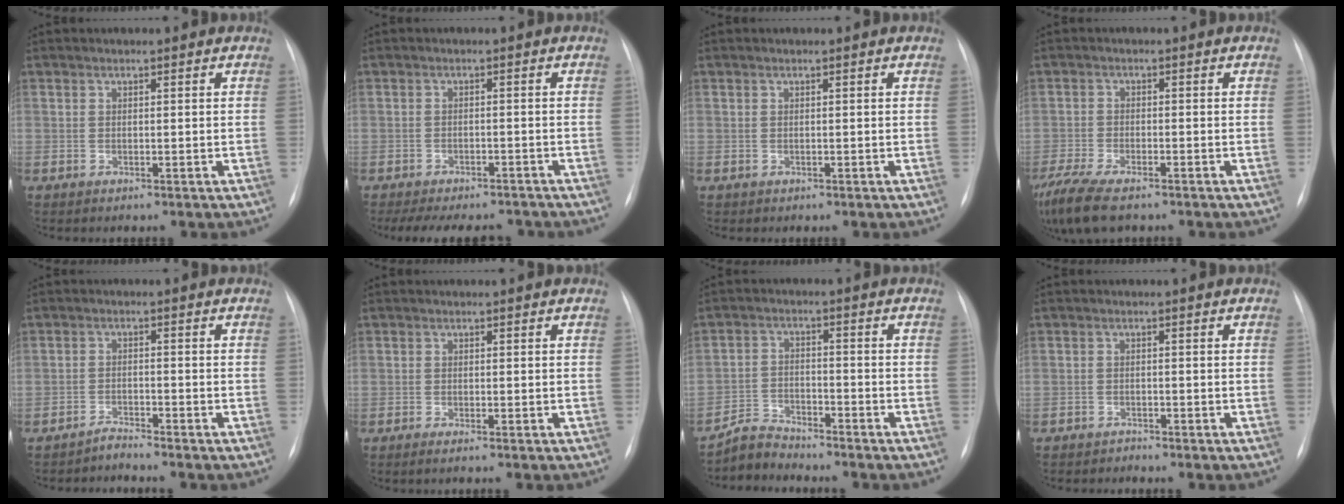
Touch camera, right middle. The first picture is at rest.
{"total": 12.8, "force": [-11.2, 3.9, 4.8], "torque": [-0.094, 0.000, -0.145]}
{"total": 0.0}
{"total": 10.9, "force": [-8.3, 2.9, 6.4], "torque": [-0.124, -0.022, -0.141]}
{"total": 2.1, "force": [-1.9, -0.7, -0.3], "torque": [0.007, -0.013, -0.035]}
{"total": 0.9, "force": [-0.6, -0.3, 0.5], "torque": [-0.009, -0.001, -0.012]}
{"total": 4.4, "force": [-4.4, 0.2, -0.6], "torque": [0.008, -0.010, -0.081]}
{"total": 1.1, "force": [-1.1, -0.1, -0.3], "torque": [0.008, -0.005, -0.018]}